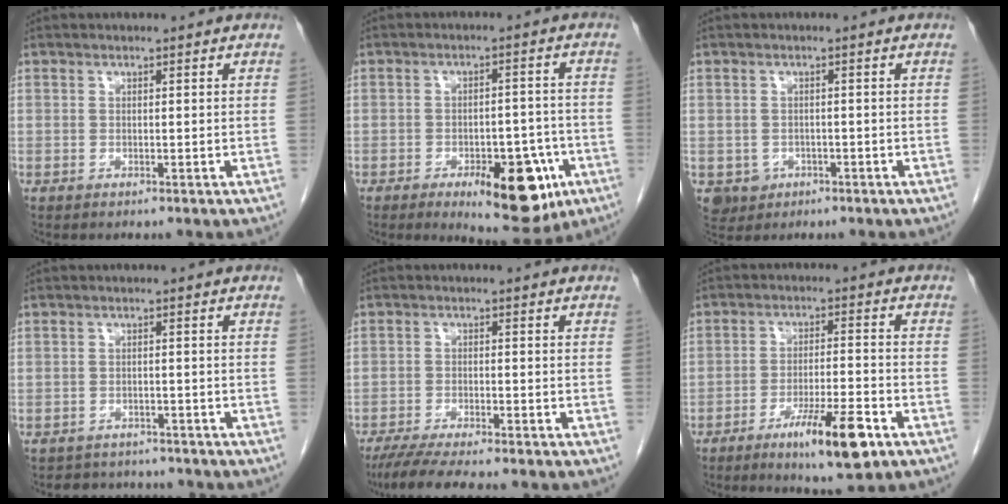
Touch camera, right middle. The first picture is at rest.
{"total": 11.9, "force": [-5.6, 4.7, 9.4], "torque": [-0.114, 0.001, -0.069]}
{"total": 3.5, "force": [-1.4, 3.1, 0.7], "torque": [-0.009, 0.003, -0.017]}
{"total": 7.5, "force": [-6.9, 2.6, 1.1], "torque": [-0.013, 0.007, -0.086]}
{"total": 9.5, "force": [-8.0, 0.8, 5.0], "torque": [-0.077, -0.019, -0.126]}
{"total": 9.8, "force": [-5.6, 0.9, 8.0], "torque": [-0.132, -0.014, -0.089]}